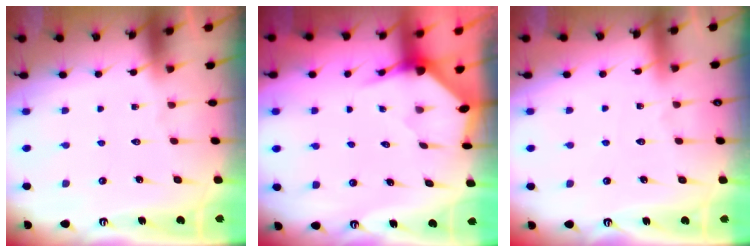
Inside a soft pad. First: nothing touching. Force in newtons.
{"total": 3.5, "press": 3.5, "slide": 0.3}
{"total": 2.9, "press": 2.9, "slide": 0.3}